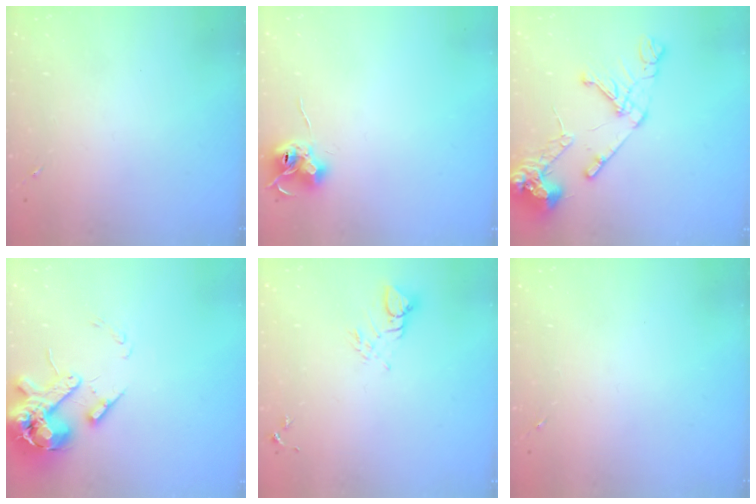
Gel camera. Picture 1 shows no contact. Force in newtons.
{"total": 8.7, "press": 8.7, "slide": 0.4}
{"total": 14.1, "press": 14.0, "slide": 1.9}
{"total": 15.3, "press": 15.1, "slide": 2.6}
{"total": 4.8, "press": 4.8, "slide": 0.2}
{"total": 0.0}